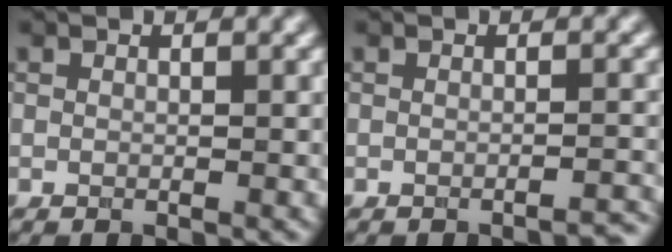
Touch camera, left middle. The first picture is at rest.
{"total": 1.6, "force": [-1.5, 0.3, 0.7], "torque": [0.004, 0.007, -0.023]}